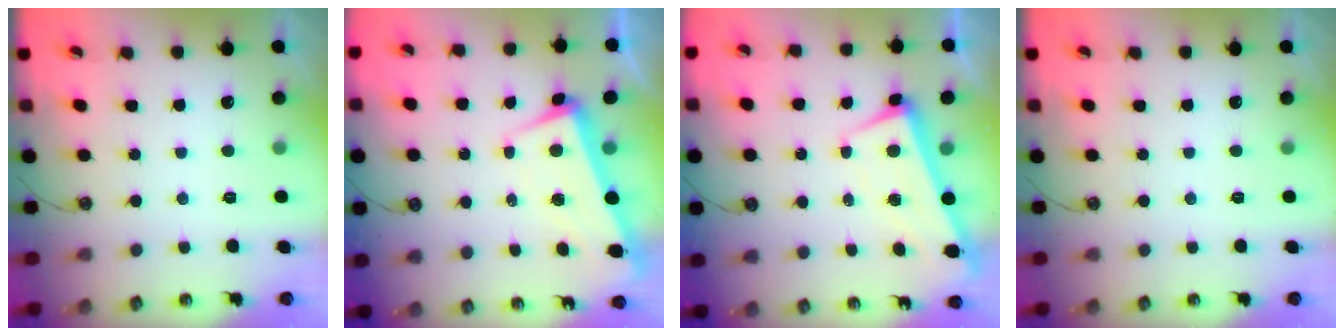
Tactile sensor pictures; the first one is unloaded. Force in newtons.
{"total": 2.4, "press": 1.3, "slide": 2.0}
{"total": 1.5, "press": 0.4, "slide": 1.5}
{"total": 0.0}